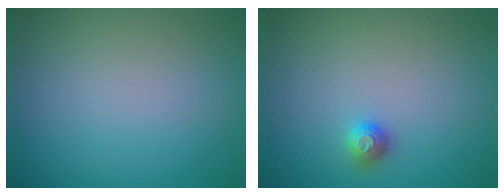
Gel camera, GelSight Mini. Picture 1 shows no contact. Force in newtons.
{"total": 1.1, "press": 1.1, "slide": 0.2}